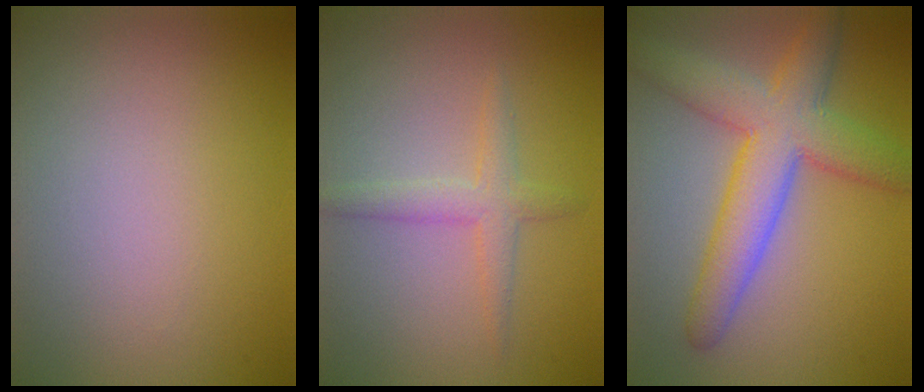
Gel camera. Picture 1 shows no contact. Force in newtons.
{"total": 2.3, "press": 2.3, "slide": 0.2}
{"total": 7.3, "press": 7.3, "slide": 0.3}